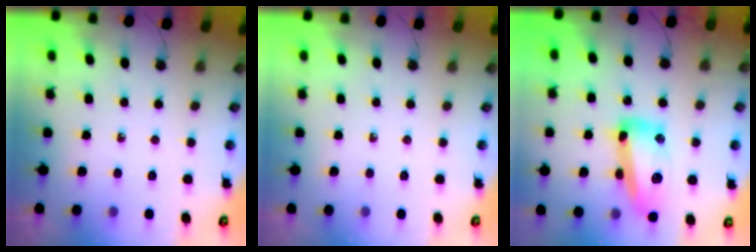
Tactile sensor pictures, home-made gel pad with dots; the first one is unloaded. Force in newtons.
{"total": 0.0}
{"total": 15.6, "press": 15.5, "slide": 1.3}